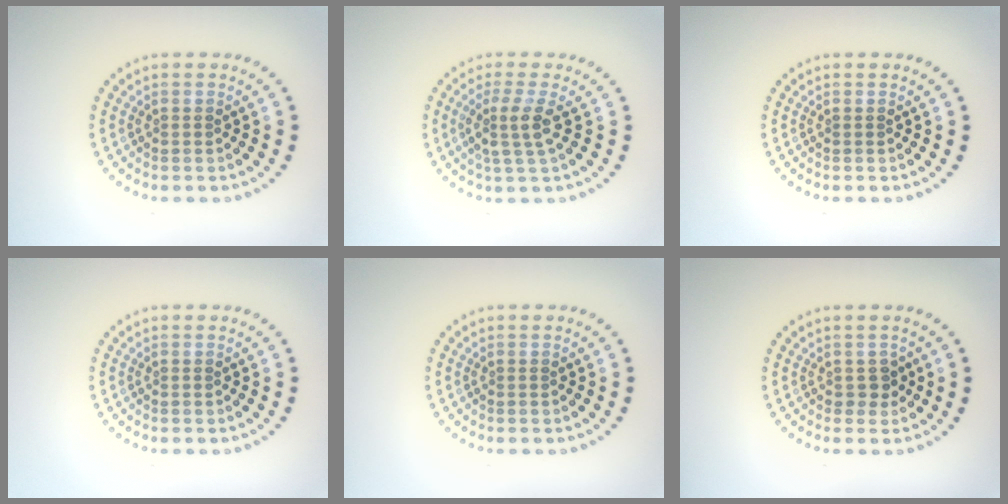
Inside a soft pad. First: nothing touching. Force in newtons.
{"total": 2.8, "press": 2.2, "slide": 1.7}
{"total": 0.0}
{"total": 0.0}
{"total": 0.0}
{"total": 1.2, "press": 1.1, "slide": 0.6}